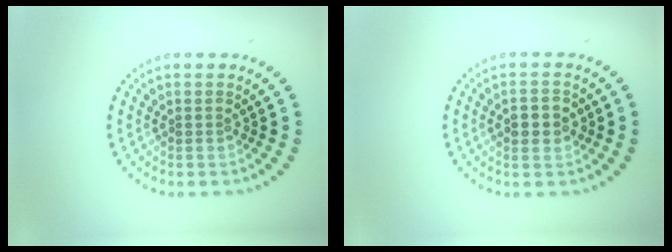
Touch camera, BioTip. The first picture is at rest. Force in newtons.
{"total": 2.5, "press": 2.5, "slide": 0.1}